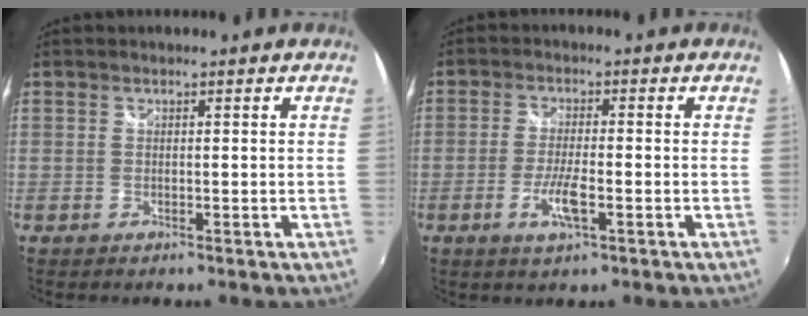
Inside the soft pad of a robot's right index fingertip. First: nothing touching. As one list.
[{"total": 5.7, "force": [-2.2, 1.1, 5.1], "torque": [-0.106, -0.008, -0.042]}]